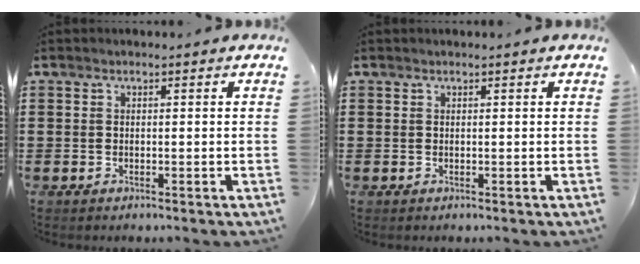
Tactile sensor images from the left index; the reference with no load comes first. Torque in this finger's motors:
{"motor_torque": [-0.18, 0.08, 0.05, -0.01]}